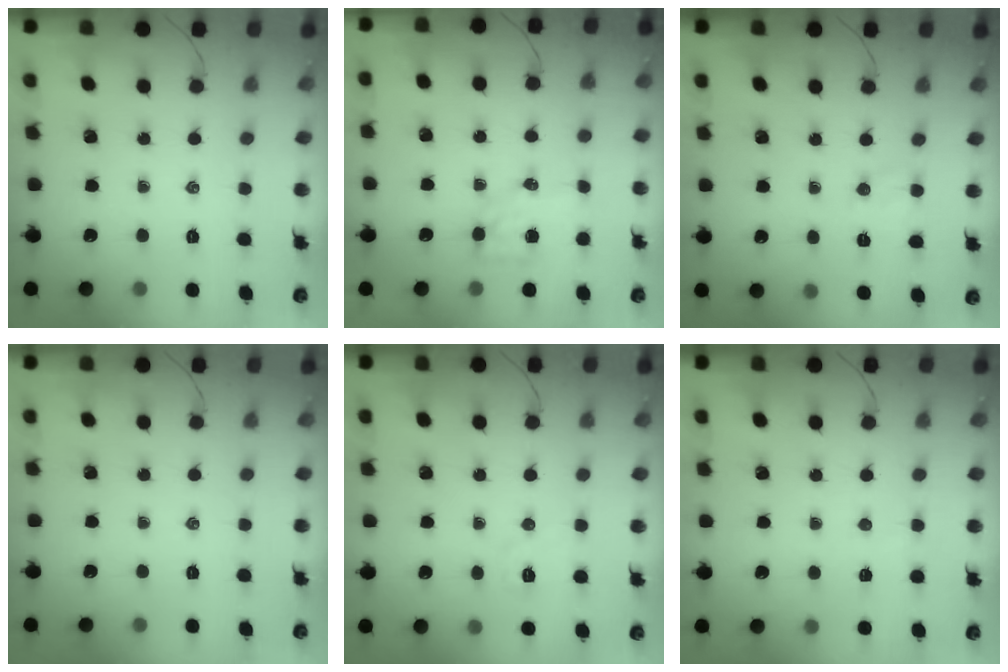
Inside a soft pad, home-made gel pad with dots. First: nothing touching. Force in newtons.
{"total": 5.4, "press": 5.4, "slide": 0.7}
{"total": 5.1, "press": 4.9, "slide": 1.4}
{"total": 0.0}
{"total": 5.5, "press": 5.4, "slide": 1.0}
{"total": 2.7, "press": 2.6, "slide": 0.8}